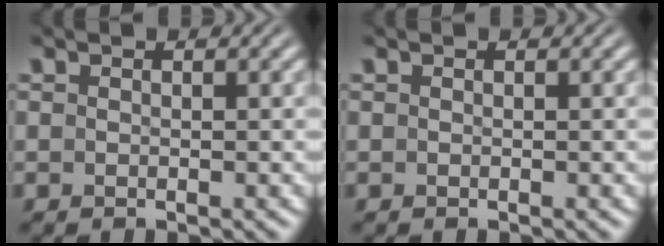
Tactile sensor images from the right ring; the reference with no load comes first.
{"total": 0.0}